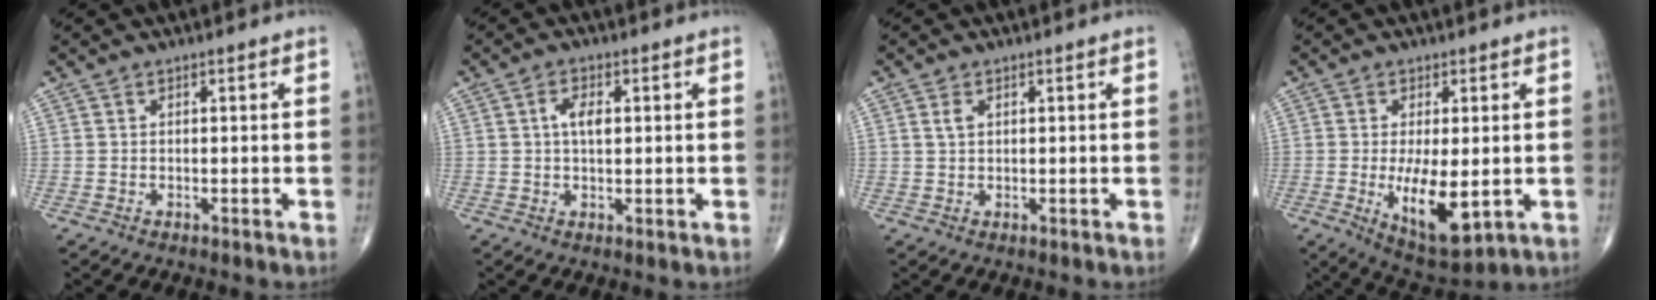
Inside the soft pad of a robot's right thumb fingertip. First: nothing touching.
{"total": 4.3, "force": [0.8, 2.1, 3.6], "torque": [-0.065, -0.003, 0.010]}
{"total": 1.8, "force": [0.7, 1.1, 1.3], "torque": [-0.026, 0.003, 0.015]}
{"total": 10.9, "force": [-1.7, 4.3, 9.9], "torque": [-0.161, -0.025, -0.014]}